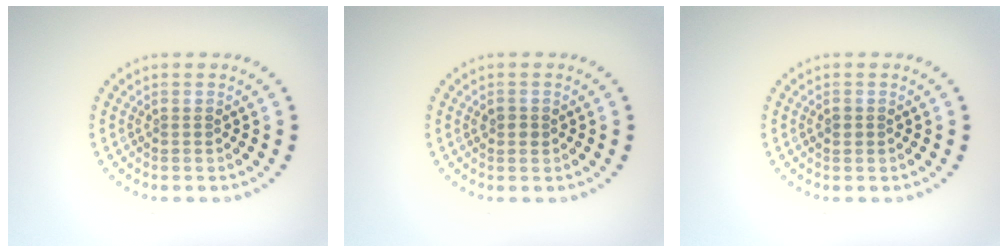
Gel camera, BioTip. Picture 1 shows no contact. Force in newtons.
{"total": 0.9, "press": 0.9, "slide": 0.1}
{"total": 1.0, "press": 1.0, "slide": 0.1}